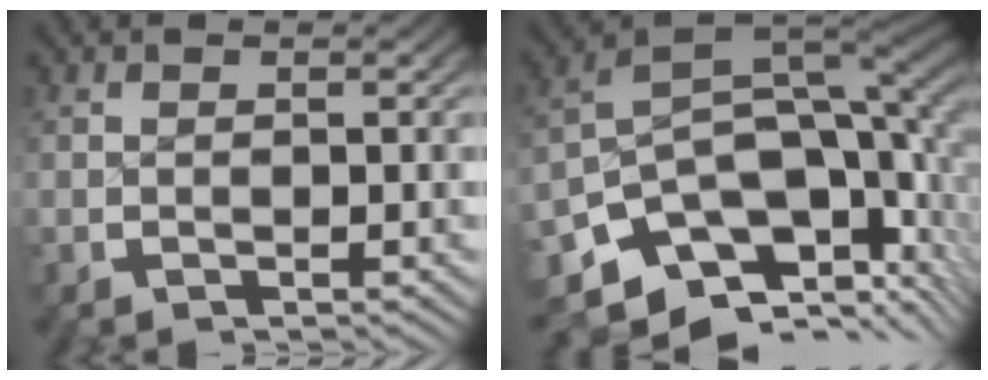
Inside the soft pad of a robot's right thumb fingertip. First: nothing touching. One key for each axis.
{"total": 17.8, "fx": -4.1, "fy": 11.8, "fz": 12.7, "tx": -0.229, "ty": -0.027, "tz": -0.066}